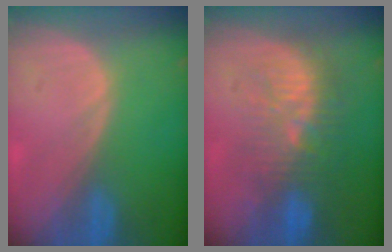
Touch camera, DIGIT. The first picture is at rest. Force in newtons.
{"total": 9.6, "press": 9.2, "slide": 2.8}